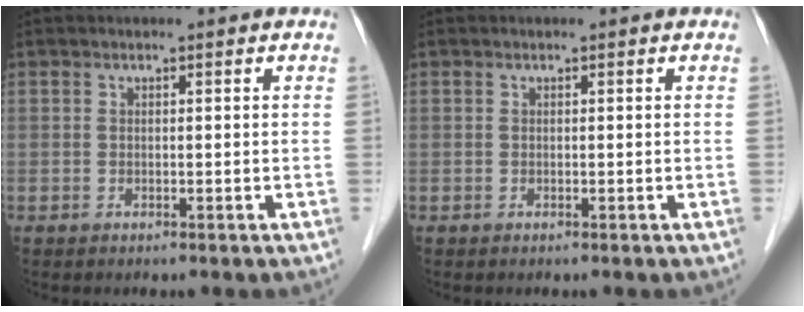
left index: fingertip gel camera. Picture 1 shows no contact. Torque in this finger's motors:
{"motor_torque": [0.00, 0.00, 0.00, 0.00]}